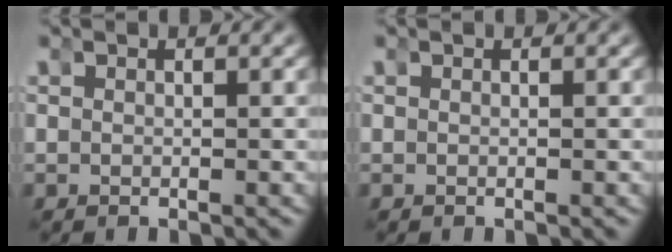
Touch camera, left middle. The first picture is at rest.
{"total": 0.0}